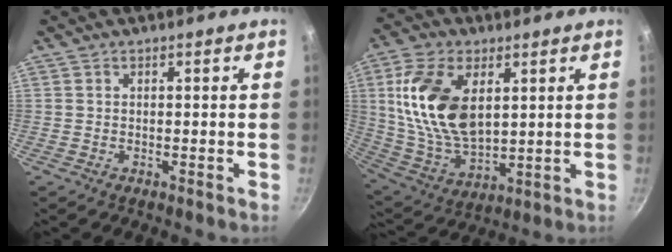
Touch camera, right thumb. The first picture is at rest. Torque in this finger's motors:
{"motor_torque": [0.66, 2.66, 1.72, 0.47, 0.50]}